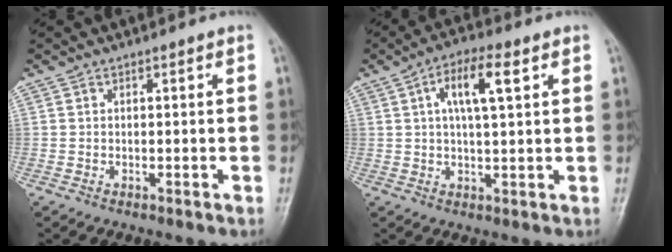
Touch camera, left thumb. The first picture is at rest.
{"total": 8.3, "force": [2.9, 2.6, 7.3], "torque": [-0.130, 0.009, 0.048]}